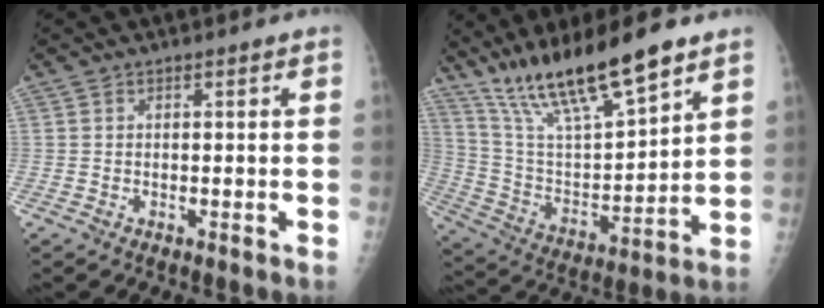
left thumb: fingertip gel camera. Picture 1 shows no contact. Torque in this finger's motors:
{"motor_torque": [0.60, 0.29, 1.39, -1.37, 0.27]}